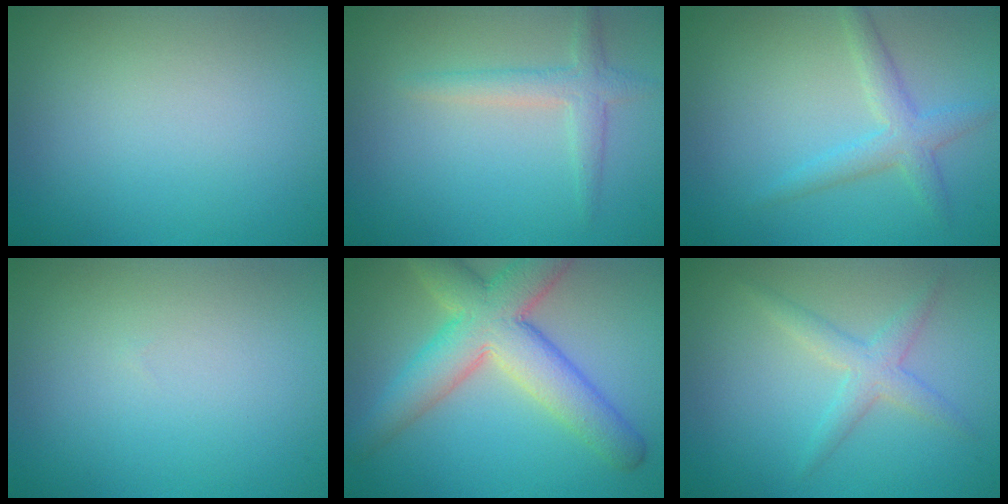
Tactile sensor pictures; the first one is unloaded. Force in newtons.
{"total": 2.3, "press": 2.3, "slide": 0.1}
{"total": 2.6, "press": 2.6, "slide": 0.0}
{"total": 0.0}
{"total": 8.1, "press": 8.1, "slide": 0.6}
{"total": 2.4, "press": 2.4, "slide": 0.0}